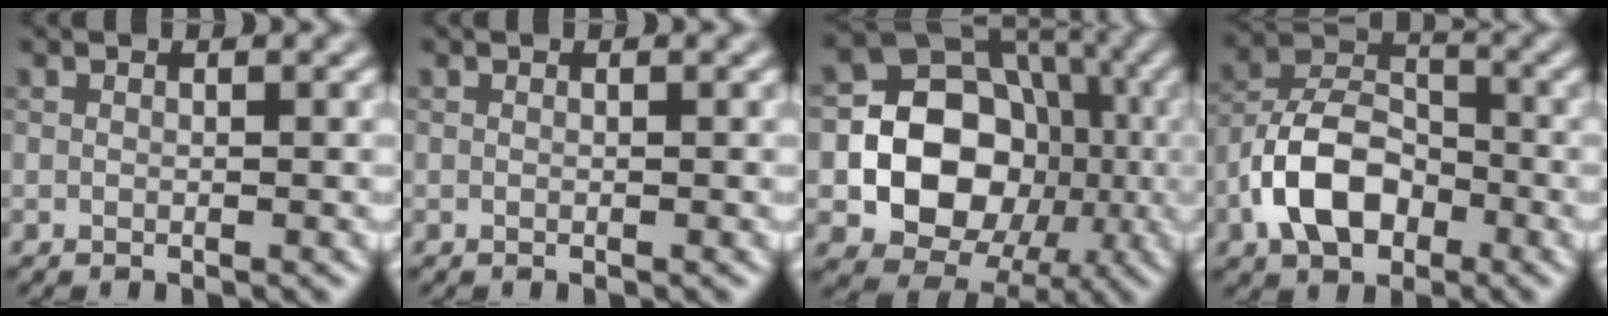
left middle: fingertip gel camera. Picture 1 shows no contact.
{"total": 0.0}
{"total": 12.4, "force": [-1.7, 10.5, 6.3], "torque": [-0.059, -0.006, -0.055]}
{"total": 7.0, "force": [-2.9, 4.5, 4.6], "torque": [-0.083, 0.007, -0.059]}